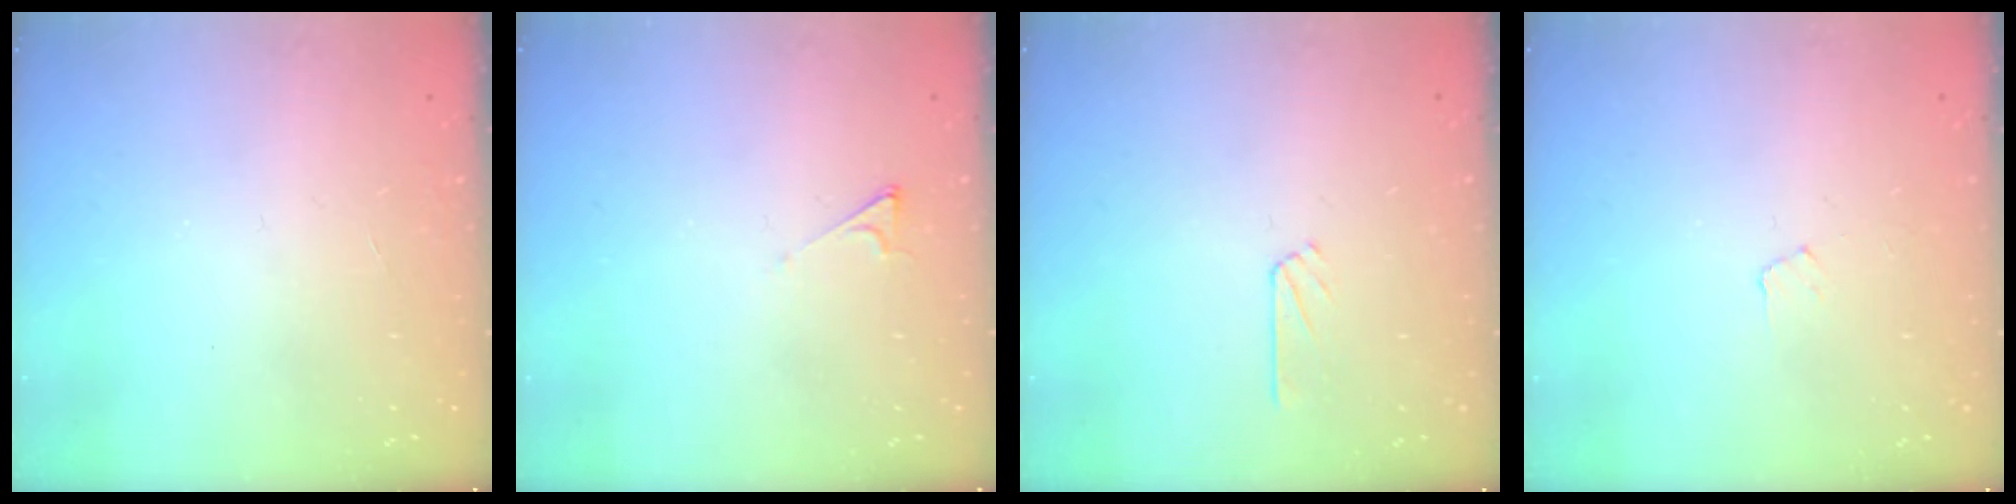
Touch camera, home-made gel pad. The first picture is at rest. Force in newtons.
{"total": 2.8, "press": 2.7, "slide": 0.5}
{"total": 2.5, "press": 2.5, "slide": 0.2}
{"total": 3.6, "press": 3.6, "slide": 0.4}